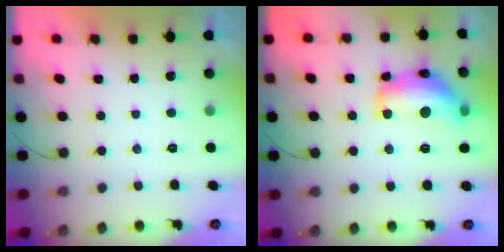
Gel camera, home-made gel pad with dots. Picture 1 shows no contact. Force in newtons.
{"total": 16.5, "press": 16.5, "slide": 0.7}